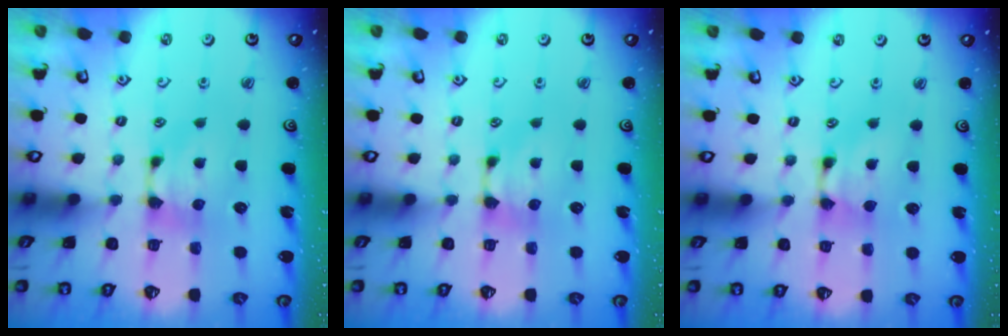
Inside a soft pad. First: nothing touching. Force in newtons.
{"total": 0.0}
{"total": 1.5, "press": 1.5, "slide": 0.1}